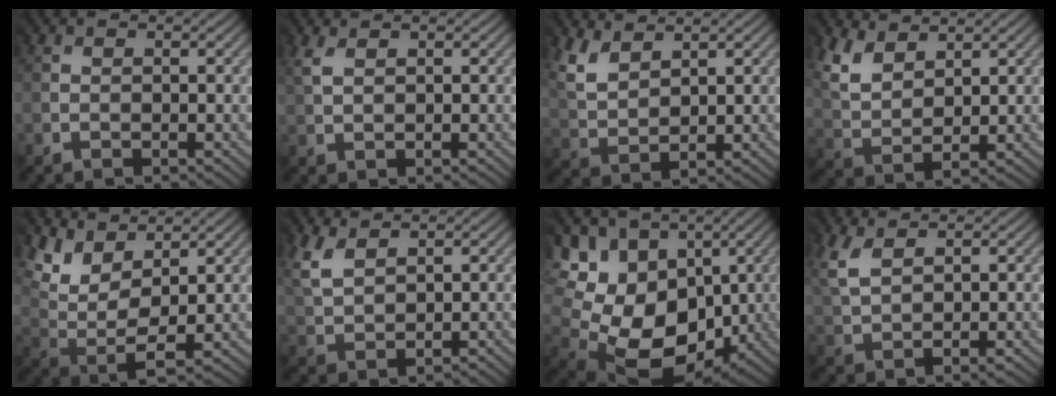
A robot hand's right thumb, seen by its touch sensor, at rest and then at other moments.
{"total": 2.4, "force": [1.7, 0.6, 1.7], "torque": [-0.044, 0.006, 0.034]}
{"total": 5.9, "force": [4.7, 2.5, 2.7], "torque": [-0.083, 0.004, 0.101]}
{"total": 6.5, "force": [4.9, 2.8, 3.2], "torque": [-0.096, 0.005, 0.105]}
{"total": 7.6, "force": [4.7, 3.4, 4.9], "torque": [-0.127, -0.001, 0.096]}
{"total": 5.1, "force": [3.8, 2.3, 2.6], "torque": [-0.086, 0.012, 0.082]}
{"total": 14.6, "force": [2.0, 11.4, 8.9], "torque": [-0.200, -0.026, 0.058]}
{"total": 5.1, "force": [3.1, 2.0, 3.5], "torque": [-0.104, 0.003, 0.066]}